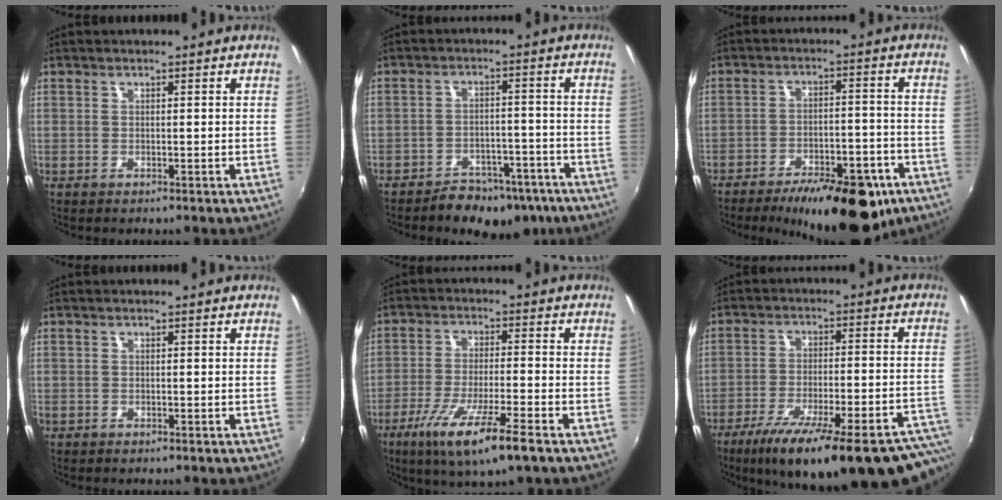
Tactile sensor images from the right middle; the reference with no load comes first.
{"total": 11.7, "force": [-9.3, 5.5, 4.4], "torque": [-0.089, 0.009, -0.113]}
{"total": 18.3, "force": [-12.6, 6.6, 11.5], "torque": [-0.182, -0.016, -0.168]}
{"total": 0.6, "force": [-0.5, 0.3, 0.1], "torque": [-0.004, -0.003, -0.009]}
{"total": 12.6, "force": [-7.3, 1.1, 10.2], "torque": [-0.205, -0.037, -0.132]}
{"total": 28.9, "force": [-22.0, 5.9, 17.8], "torque": [-0.262, -0.050, -0.302]}